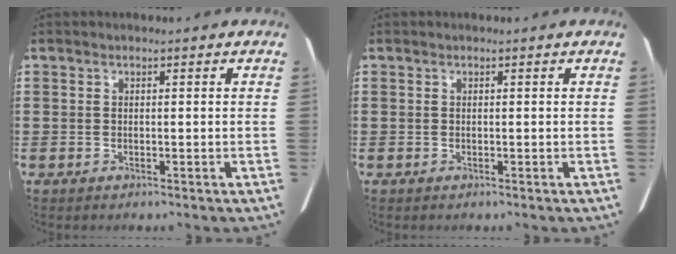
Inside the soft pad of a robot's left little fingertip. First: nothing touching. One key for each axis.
{"total": 0.0}